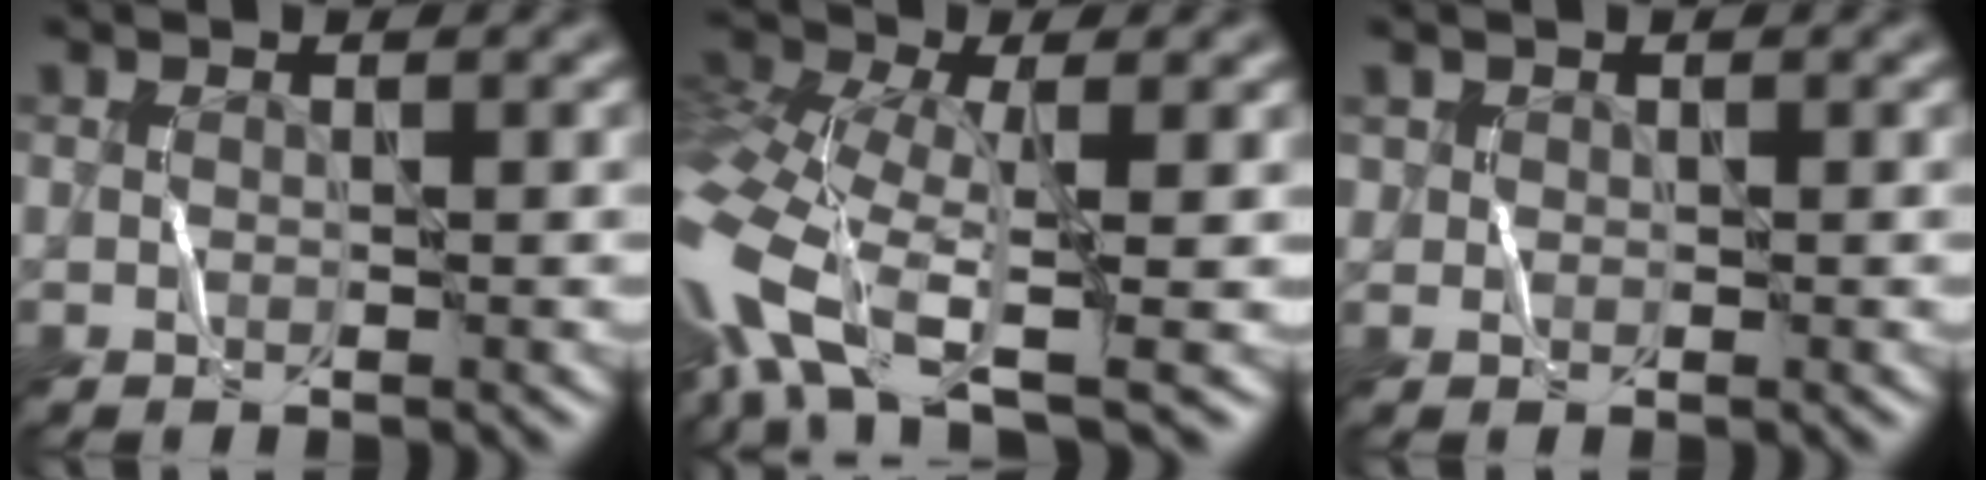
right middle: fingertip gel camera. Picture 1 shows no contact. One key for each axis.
{"total": 11.0, "fx": -4.1, "fy": 5.4, "fz": 8.7, "tx": -0.217, "ty": -0.001, "tz": -0.081}
{"total": 0.6, "fx": 0.3, "fy": 0.3, "fz": -0.5, "tx": 0.006, "ty": 0.000, "tz": 0.008}